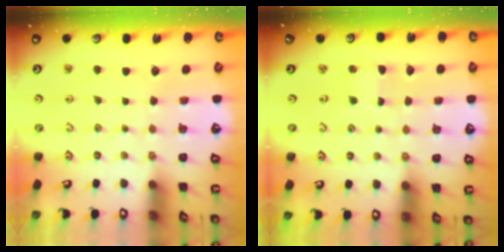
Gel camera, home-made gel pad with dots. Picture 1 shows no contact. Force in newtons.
{"total": 1.1, "press": 1.1, "slide": 0.1}